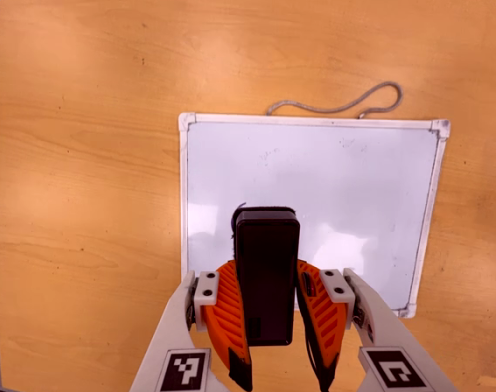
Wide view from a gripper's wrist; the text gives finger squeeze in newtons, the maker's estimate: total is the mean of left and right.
{"total": 6.4, "left": 5.0, "right": 7.9}